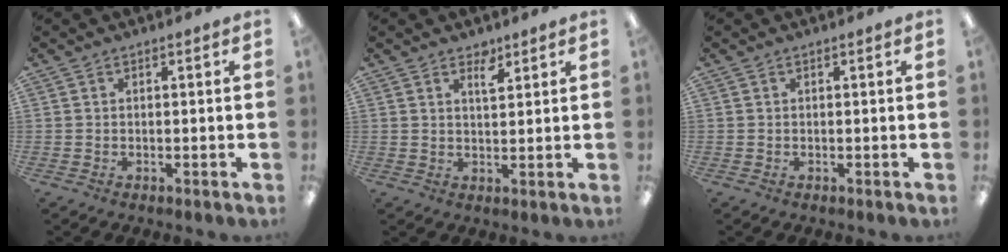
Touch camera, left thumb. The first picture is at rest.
{"total": 3.3, "force": [2.4, 1.3, 1.8], "torque": [-0.024, -0.008, 0.041]}
{"total": 0.0}